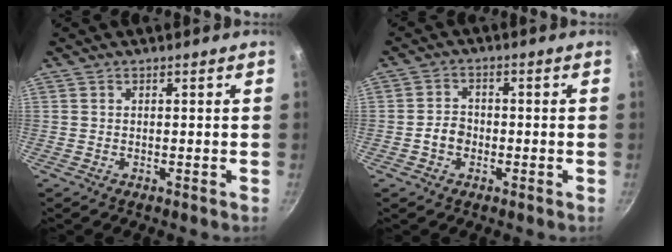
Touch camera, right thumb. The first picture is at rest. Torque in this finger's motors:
{"motor_torque": [0.60, 0.82, 0.40, 0.17, -0.01]}